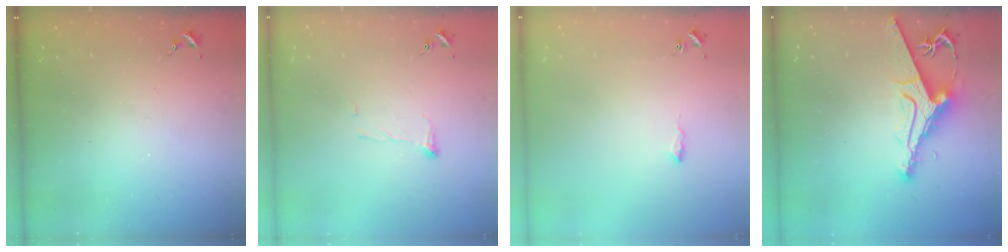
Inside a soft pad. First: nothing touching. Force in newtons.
{"total": 5.1, "press": 5.1, "slide": 0.6}
{"total": 6.8, "press": 6.7, "slide": 0.8}
{"total": 11.0, "press": 10.9, "slide": 1.2}